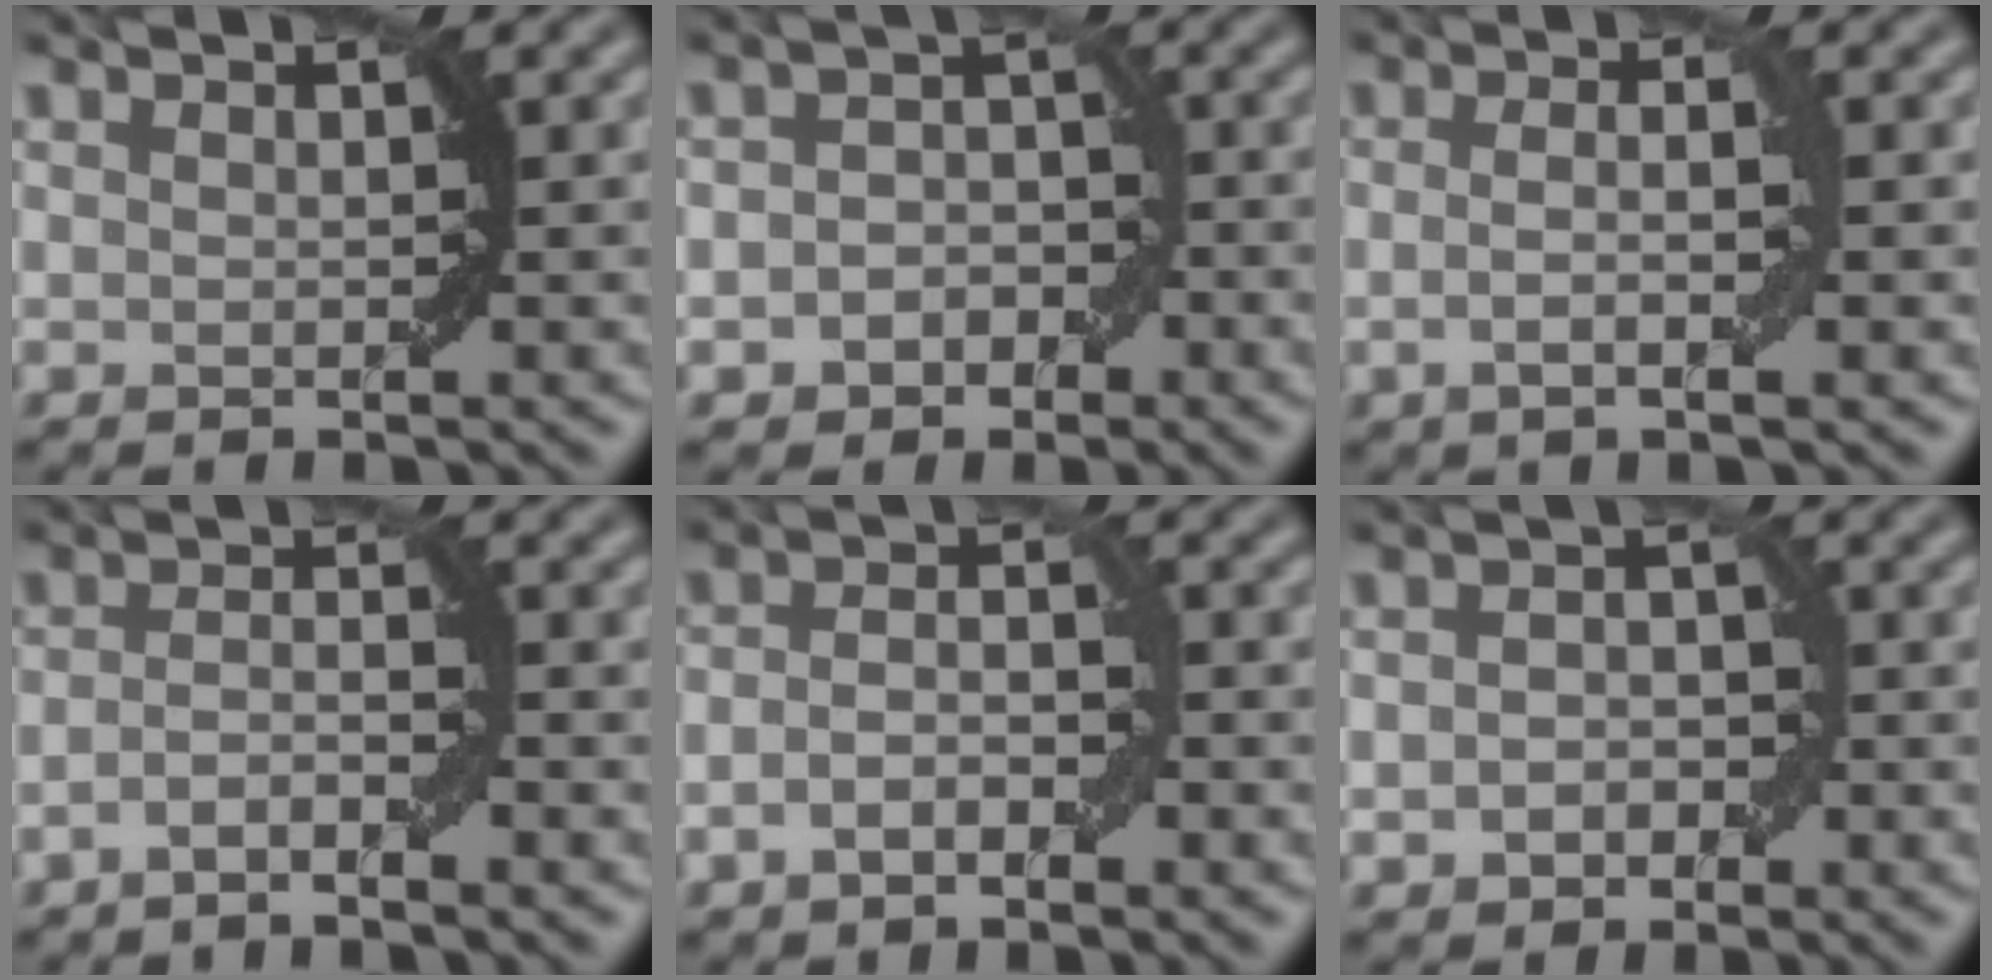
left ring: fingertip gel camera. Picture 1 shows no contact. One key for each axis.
{"total": 3.0, "fx": -1.2, "fy": 2.4, "fz": 1.4, "tx": -0.012, "ty": 0.002, "tz": -0.022}
{"total": 2.9, "fx": -0.3, "fy": 0.6, "fz": 2.9, "tx": -0.052, "ty": -0.006, "tz": -0.006}
{"total": 2.3, "fx": -1.2, "fy": 0.4, "fz": 1.9, "tx": -0.035, "ty": 0.008, "tz": -0.027}
{"total": 2.9, "fx": -1.1, "fy": 1.3, "fz": 2.4, "tx": -0.047, "ty": 0.001, "tz": -0.024}
{"total": 2.6, "fx": -0.6, "fy": 1.9, "fz": 1.7, "tx": -0.023, "ty": 0.001, "tz": -0.012}